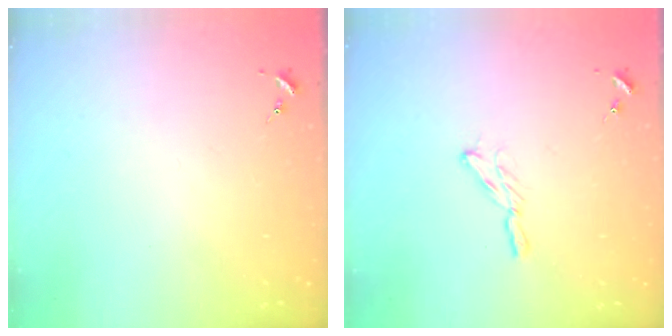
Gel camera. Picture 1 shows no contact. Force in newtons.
{"total": 5.3, "press": 5.3, "slide": 0.5}